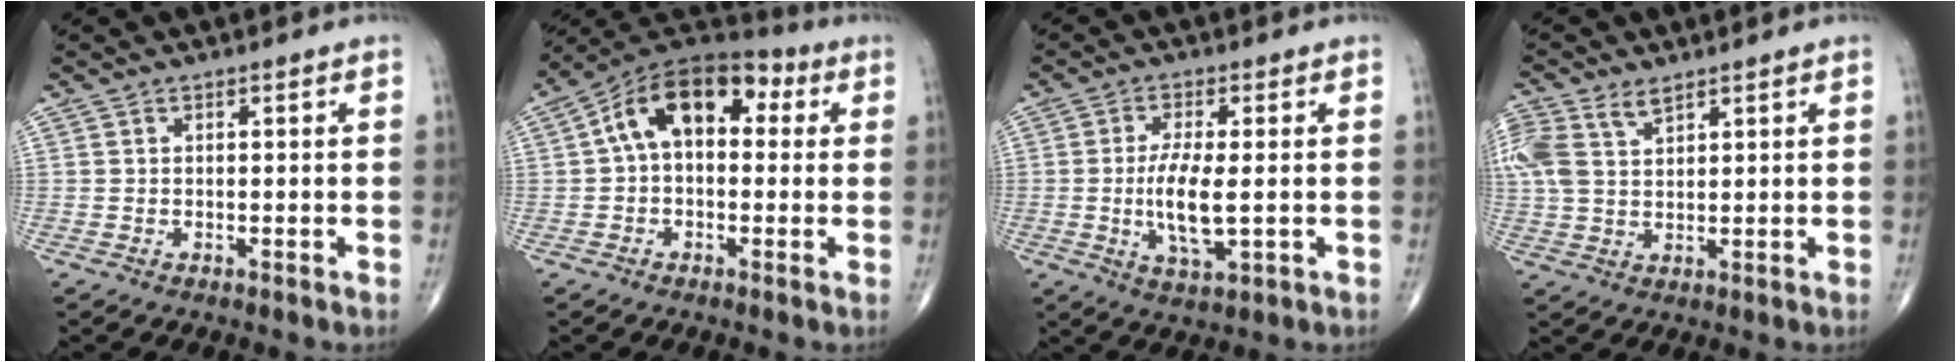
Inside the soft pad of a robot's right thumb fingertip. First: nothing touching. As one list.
[{"total": 14.2, "force": [2.5, 8.7, 10.9], "torque": [-0.152, 0.044, 0.028]}, {"total": 8.3, "force": [-0.6, 2.6, 7.9], "torque": [-0.159, -0.014, -0.011]}, {"total": 9.2, "force": [4.8, 5.0, 6.0], "torque": [-0.151, 0.003, 0.099]}]